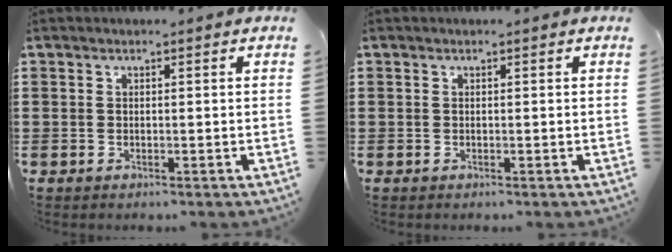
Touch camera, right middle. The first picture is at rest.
{"total": 0.0}